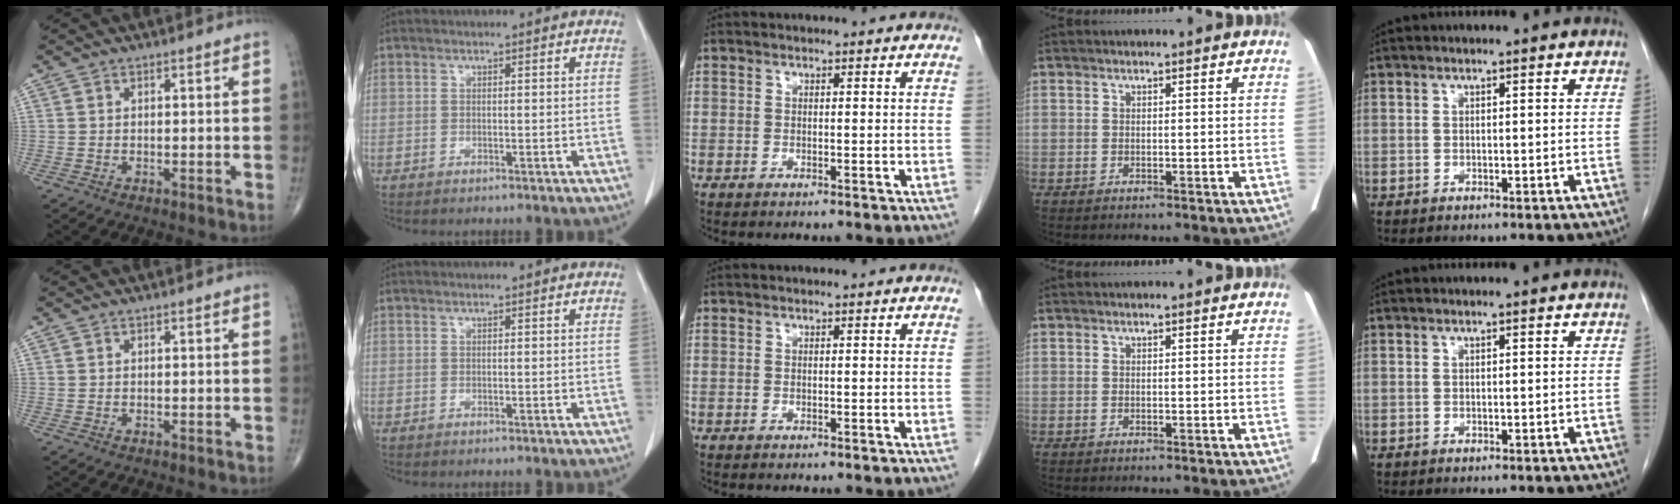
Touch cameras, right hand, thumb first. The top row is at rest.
{}